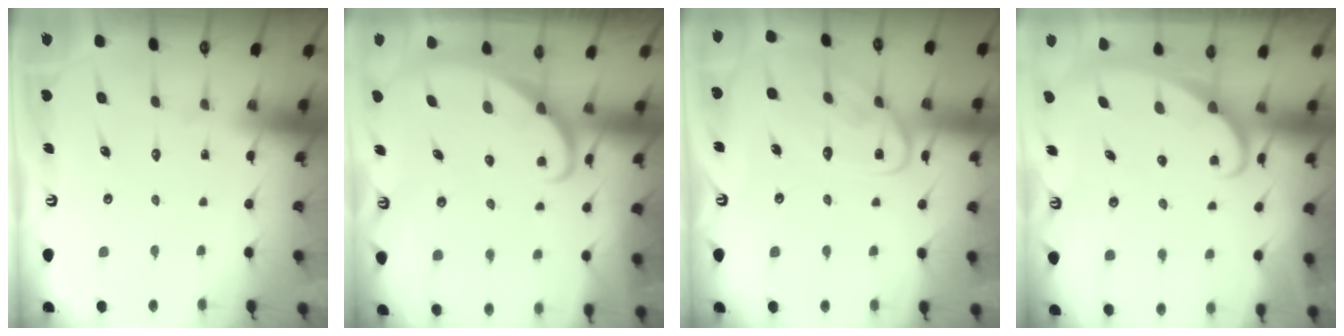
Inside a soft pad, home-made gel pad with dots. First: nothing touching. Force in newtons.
{"total": 2.5, "press": 2.5, "slide": 0.2}
{"total": 12.1, "press": 12.0, "slide": 0.6}
{"total": 2.4, "press": 2.4, "slide": 0.4}